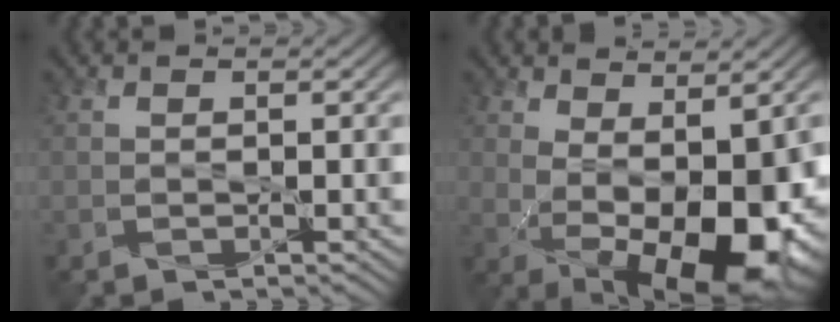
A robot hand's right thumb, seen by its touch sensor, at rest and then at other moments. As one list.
[{"total": 12.9, "force": [-1.5, 6.0, 11.3], "torque": [-0.178, -0.021, -0.005]}]